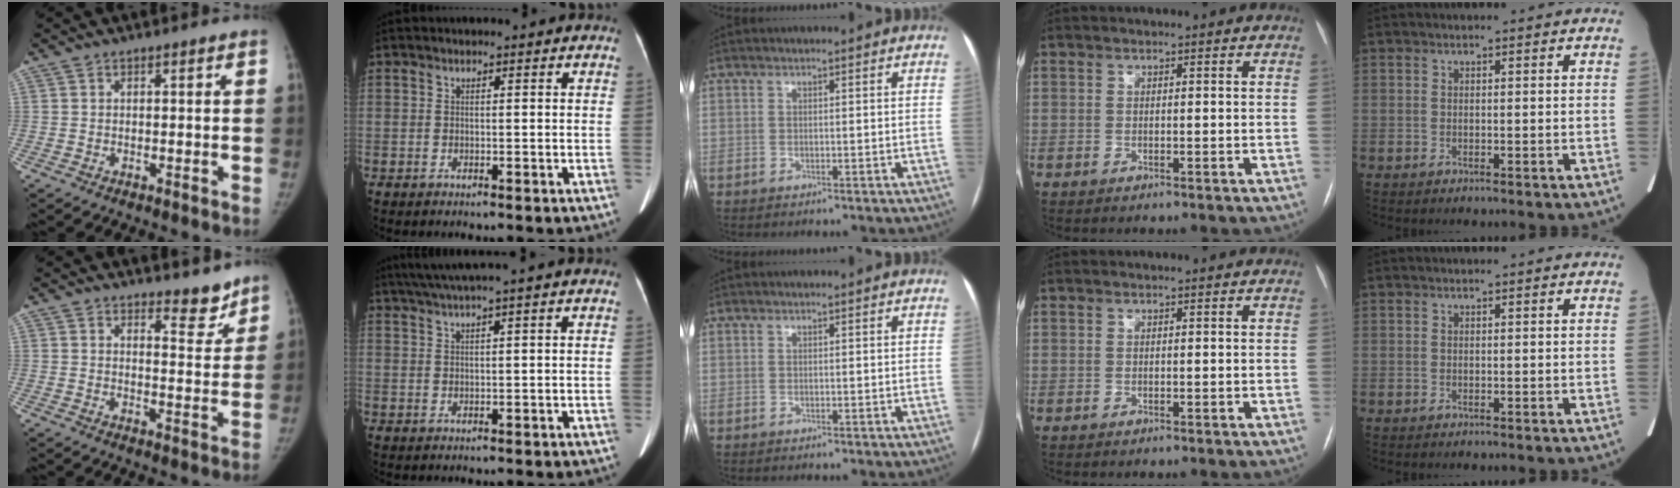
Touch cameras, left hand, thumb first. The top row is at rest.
{"thumb": {"total": 5.1, "force": [4.4, 1.9, 1.6], "torque": [0.005, -0.039, 0.064]}, "index": {"total": 4.2, "force": [2.8, -1.1, 2.9], "torque": [-0.060, 0.016, 0.056]}}